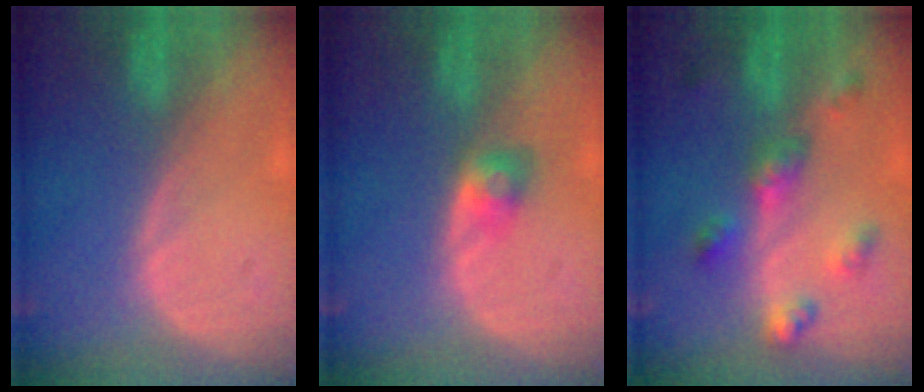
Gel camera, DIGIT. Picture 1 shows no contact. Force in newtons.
{"total": 2.8, "press": 2.6, "slide": 1.2}
{"total": 6.1, "press": 5.9, "slide": 1.7}